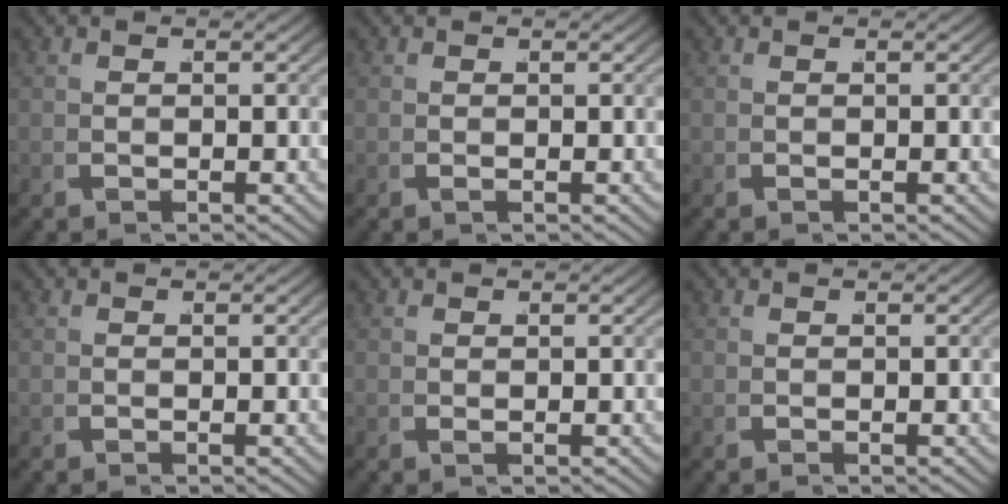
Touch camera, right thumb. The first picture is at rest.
{"total": 0.6, "force": [0.0, -0.6, -0.1], "torque": [0.005, 0.001, 0.000]}
{"total": 0.7, "force": [0.0, -0.7, -0.1], "torque": [0.006, 0.001, 0.000]}
{"total": 0.0}
{"total": 0.9, "force": [0.1, -0.9, -0.2], "torque": [0.009, 0.001, 0.005]}
{"total": 0.0}